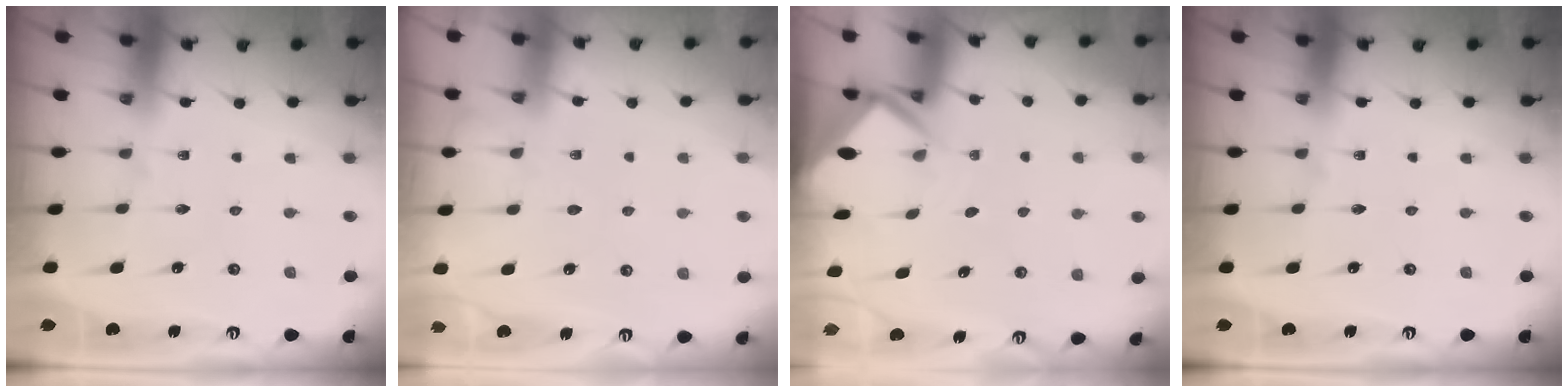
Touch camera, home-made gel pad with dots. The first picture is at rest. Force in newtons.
{"total": 5.9, "press": 5.8, "slide": 0.8}
{"total": 3.3, "press": 3.3, "slide": 0.2}
{"total": 0.0}